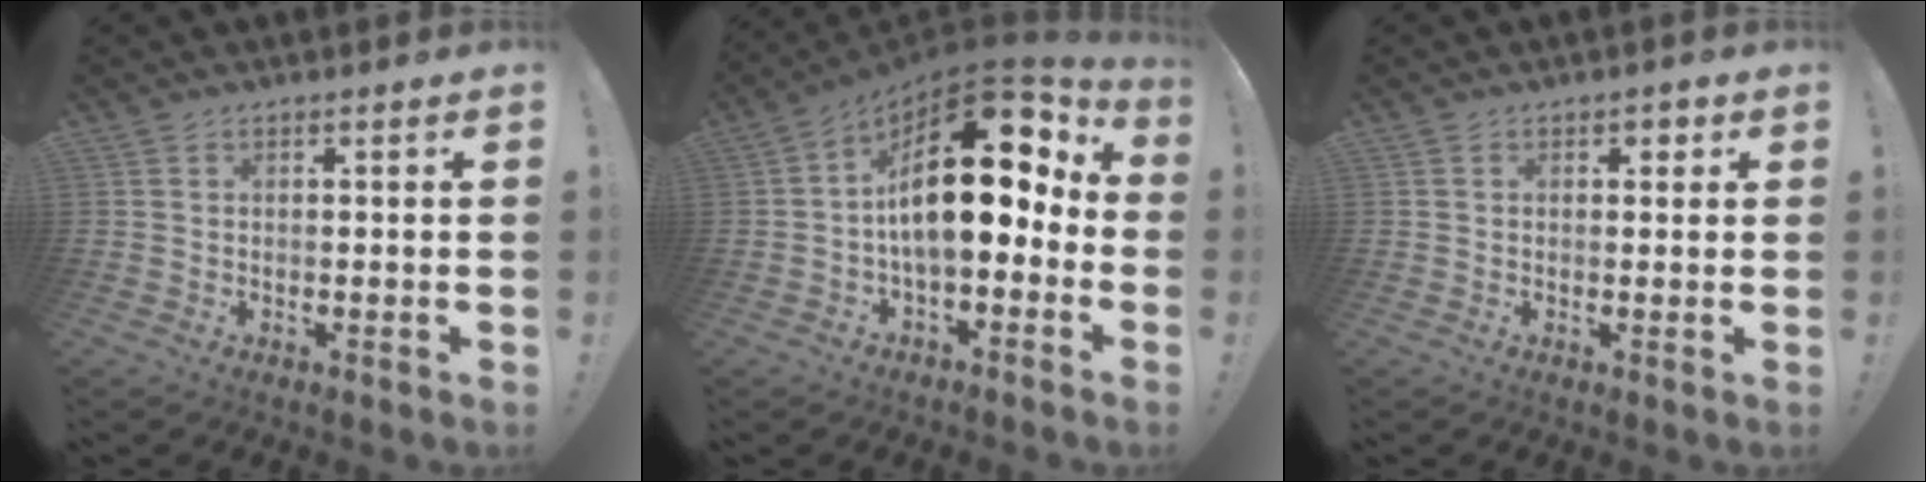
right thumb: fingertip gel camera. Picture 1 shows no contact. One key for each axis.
{"total": 20.8, "fx": 3.6, "fy": 9.2, "fz": 18.3, "tx": -0.299, "ty": -0.017, "tz": 0.062}
{"total": 1.4, "fx": 0.5, "fy": 1.2, "fz": 0.7, "tx": 0.002, "ty": -0.003, "tz": 0.003}